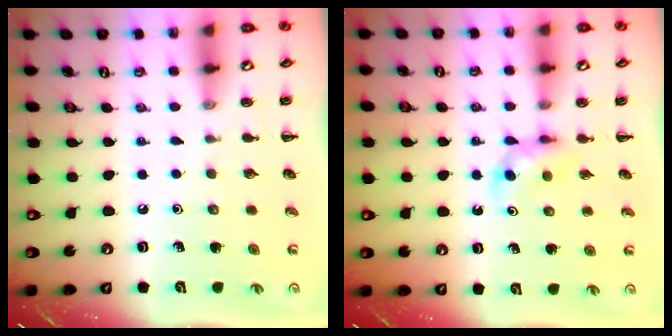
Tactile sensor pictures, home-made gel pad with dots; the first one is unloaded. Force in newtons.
{"total": 4.1, "press": 3.9, "slide": 1.3}